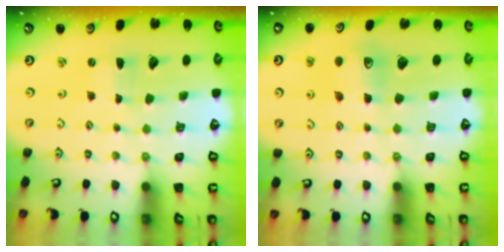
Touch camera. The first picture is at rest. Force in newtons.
{"total": 8.8, "press": 8.8, "slide": 0.8}